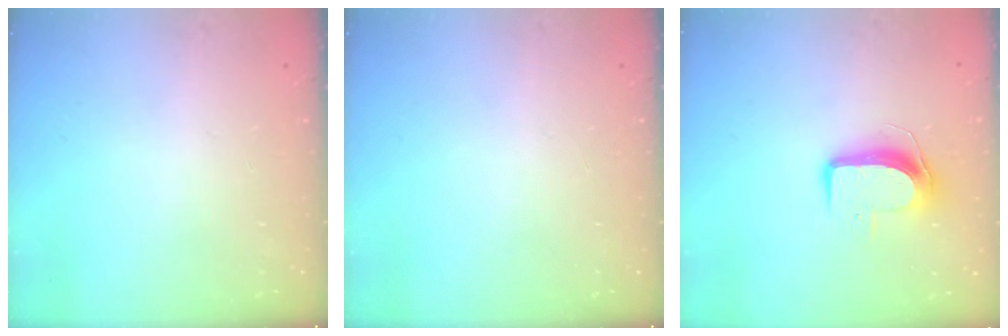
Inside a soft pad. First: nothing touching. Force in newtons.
{"total": 0.0}
{"total": 9.0, "press": 9.0, "slide": 0.8}